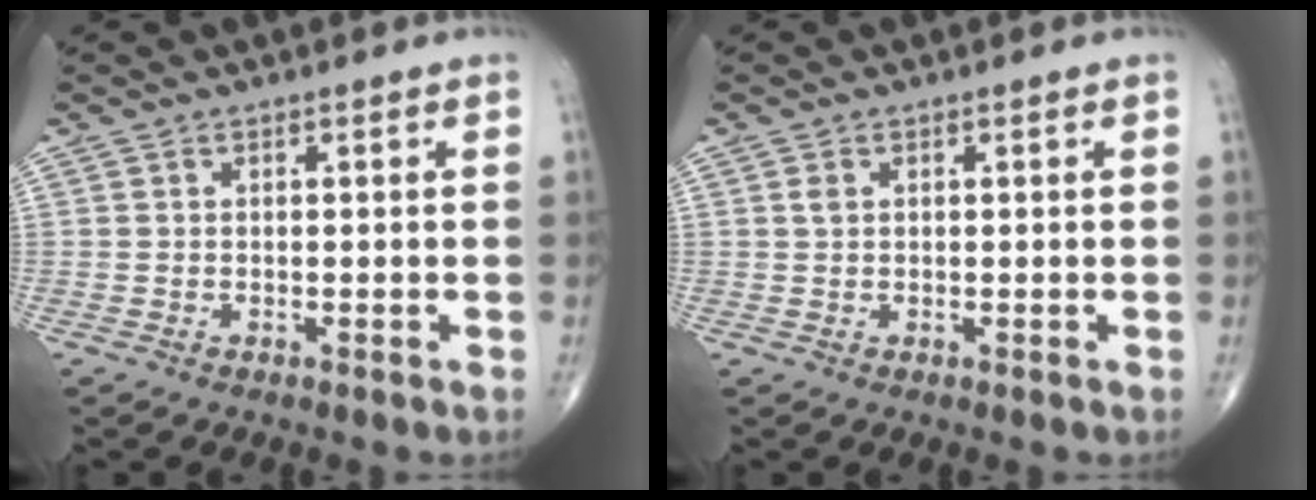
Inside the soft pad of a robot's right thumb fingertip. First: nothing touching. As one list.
[{"total": 0.9, "force": [0.3, 0.6, 0.6], "torque": [-0.012, 0.002, 0.007]}]